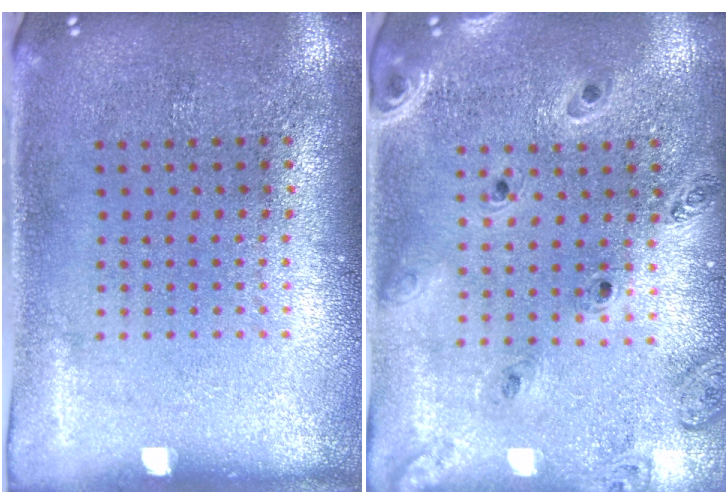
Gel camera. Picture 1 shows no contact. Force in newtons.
{"total": 1.4, "press": 1.4, "slide": 0.2}